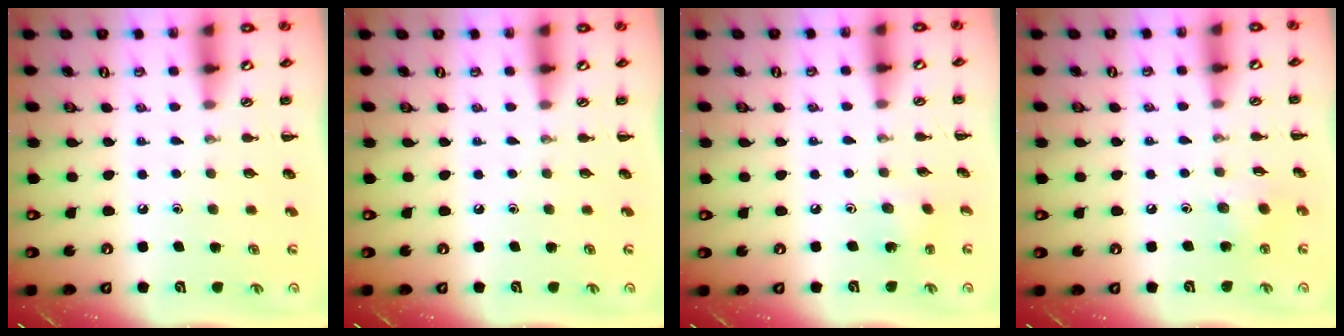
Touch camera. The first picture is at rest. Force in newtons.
{"total": 0.0}
{"total": 2.5, "press": 2.4, "slide": 0.8}
{"total": 3.9, "press": 3.8, "slide": 0.7}